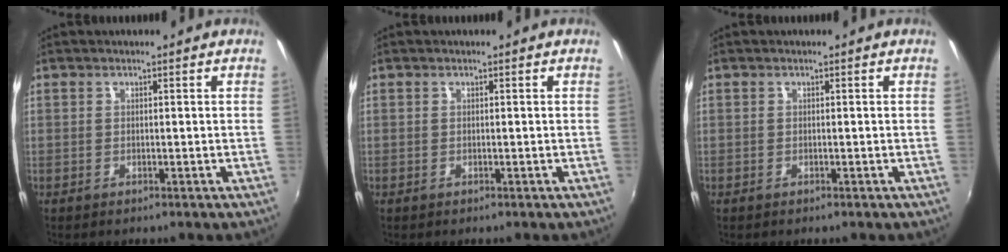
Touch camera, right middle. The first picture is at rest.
{"total": 0.0}
{"total": 0.0}